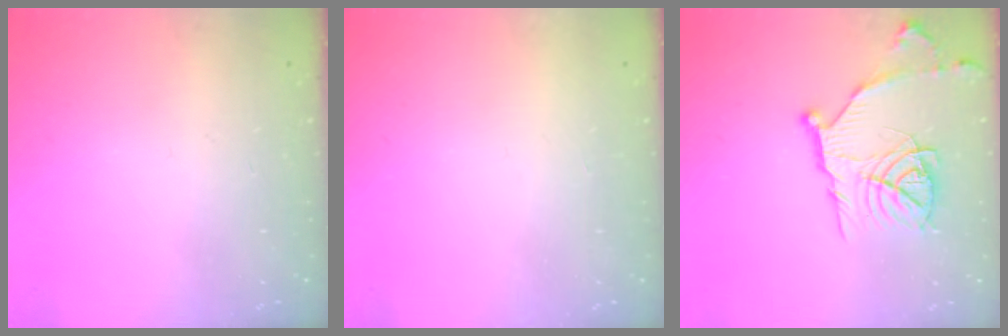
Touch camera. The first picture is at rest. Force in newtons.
{"total": 1.5, "press": 1.5, "slide": 0.1}
{"total": 15.2, "press": 15.2, "slide": 1.1}